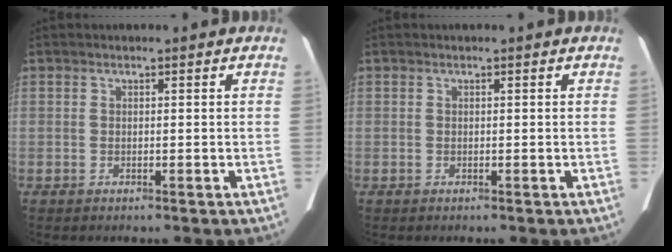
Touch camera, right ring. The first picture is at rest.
{"total": 0.0}